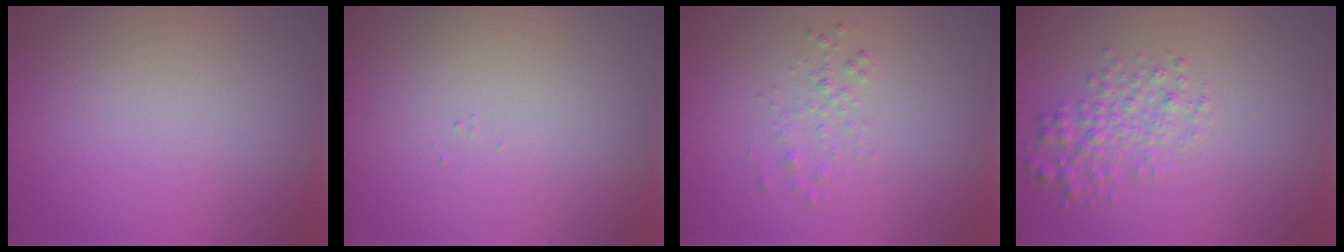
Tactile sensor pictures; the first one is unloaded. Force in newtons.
{"total": 0.0}
{"total": 1.1, "press": 1.1, "slide": 0.1}
{"total": 2.8, "press": 2.8, "slide": 0.1}